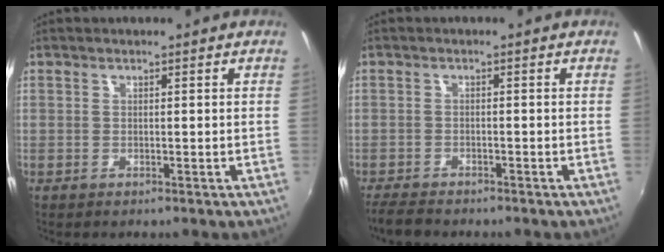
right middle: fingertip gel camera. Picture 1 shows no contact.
{"total": 4.1, "force": [-3.8, 0.8, 1.3], "torque": [-0.040, -0.021, -0.071]}